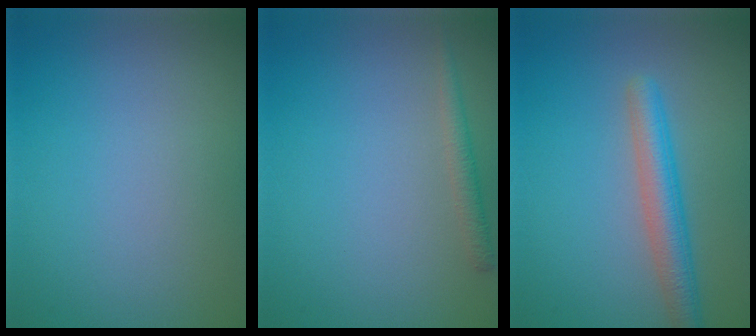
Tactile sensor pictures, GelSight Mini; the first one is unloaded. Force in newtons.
{"total": 1.4, "press": 1.4, "slide": 0.1}
{"total": 3.6, "press": 3.6, "slide": 0.0}